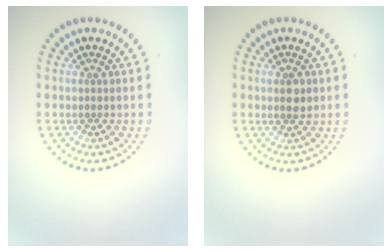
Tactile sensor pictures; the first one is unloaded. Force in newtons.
{"total": 1.8, "press": 1.8, "slide": 0.4}